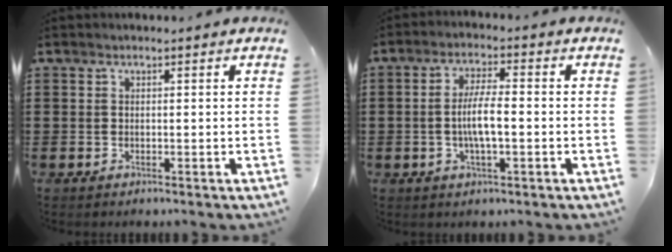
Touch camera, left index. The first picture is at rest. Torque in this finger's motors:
{"motor_torque": [1.23, 0.08, 0.48, 0.10]}